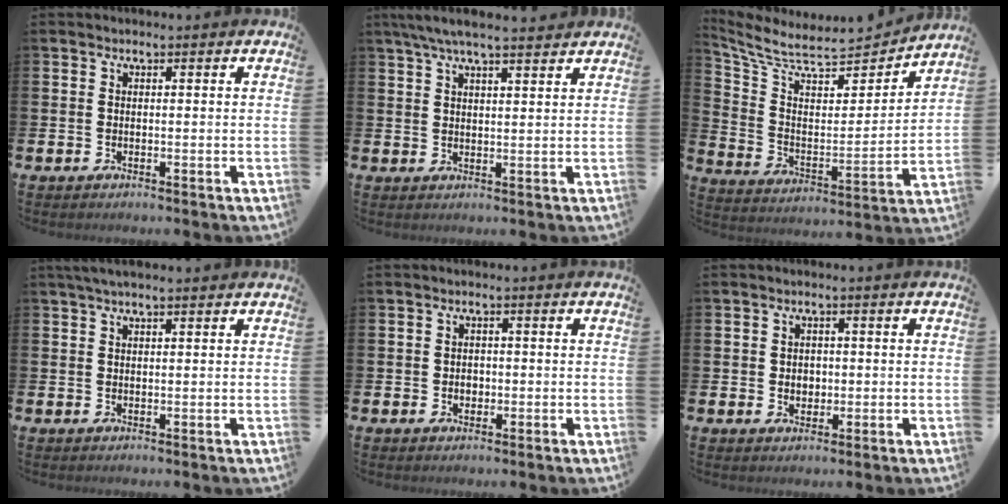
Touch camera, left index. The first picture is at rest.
{"total": 5.3, "force": [4.7, 0.6, 2.5], "torque": [-0.055, -0.009, 0.085]}
{"total": 7.5, "force": [6.9, 2.0, 2.0], "torque": [-0.083, -0.062, 0.115]}
{"total": 2.2, "force": [1.7, 0.3, 1.4], "torque": [-0.026, 0.003, 0.030]}
{"total": 1.5, "force": [-0.2, 1.3, 0.7], "torque": [0.000, 0.002, -0.009]}
{"total": 1.9, "force": [0.2, 1.7, 0.8], "torque": [0.003, 0.000, -0.004]}